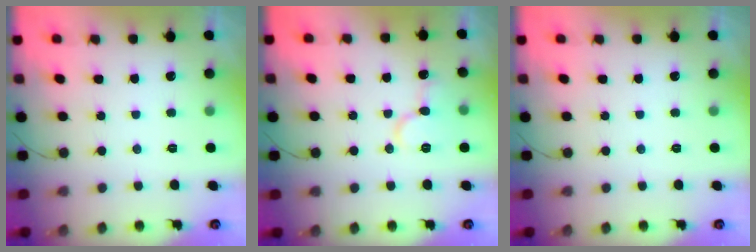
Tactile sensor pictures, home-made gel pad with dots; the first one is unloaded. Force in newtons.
{"total": 9.1, "press": 9.0, "slide": 1.2}
{"total": 0.0}